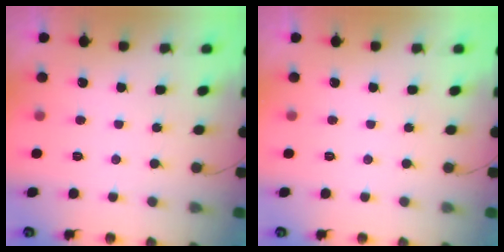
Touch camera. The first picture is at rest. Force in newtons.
{"total": 0.0}